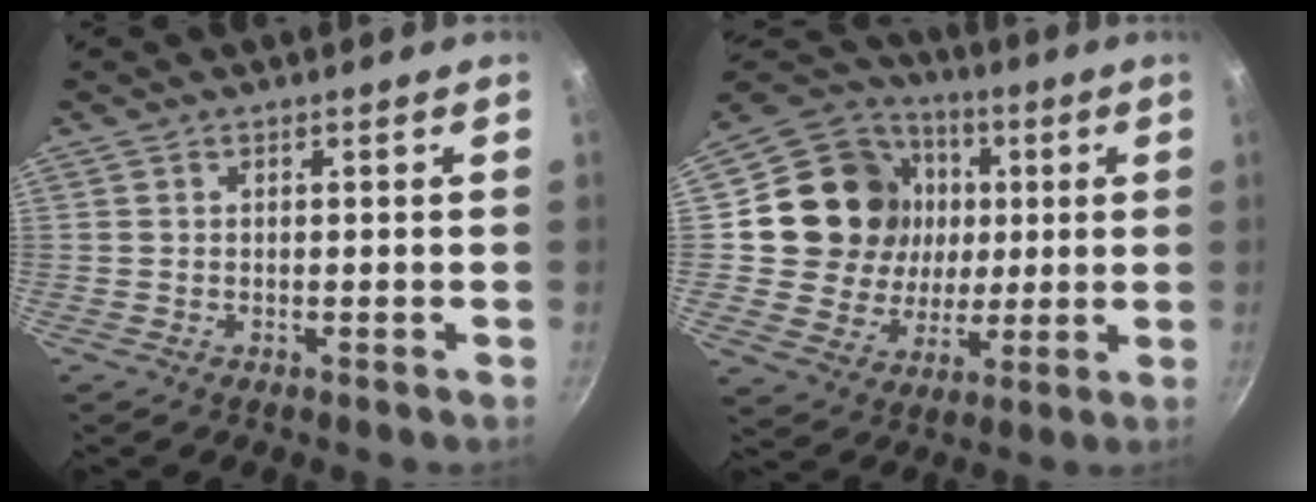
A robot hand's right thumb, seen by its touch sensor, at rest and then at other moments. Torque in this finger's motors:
{"motor_torque": [0.97, 2.73, 0.59, -0.90, 0.28]}